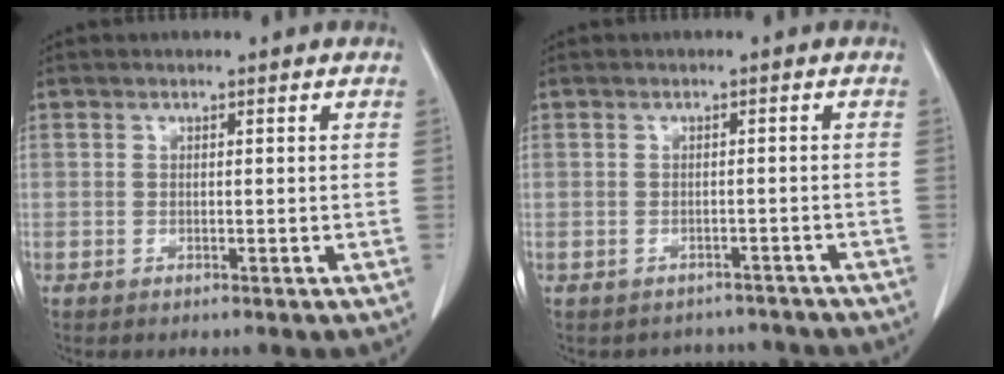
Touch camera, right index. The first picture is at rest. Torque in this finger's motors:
{"motor_torque": [-0.53, -0.50, -0.22, -0.10]}